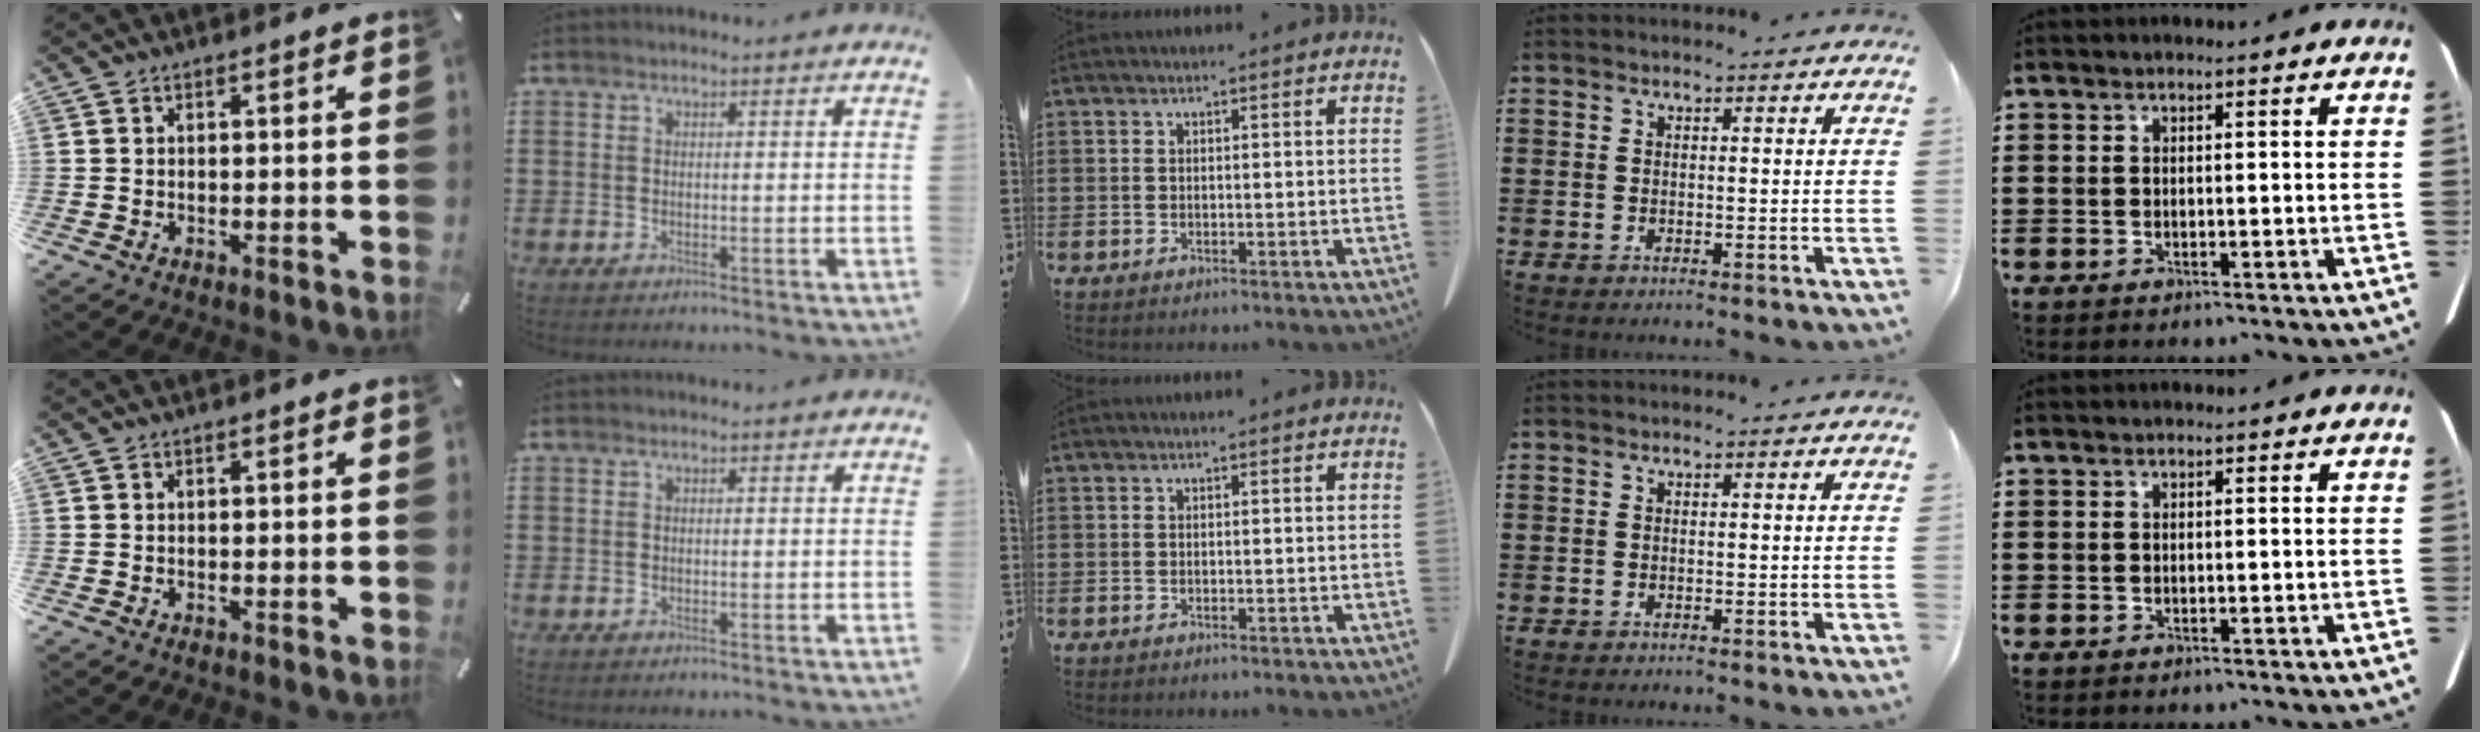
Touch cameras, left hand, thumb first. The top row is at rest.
{}